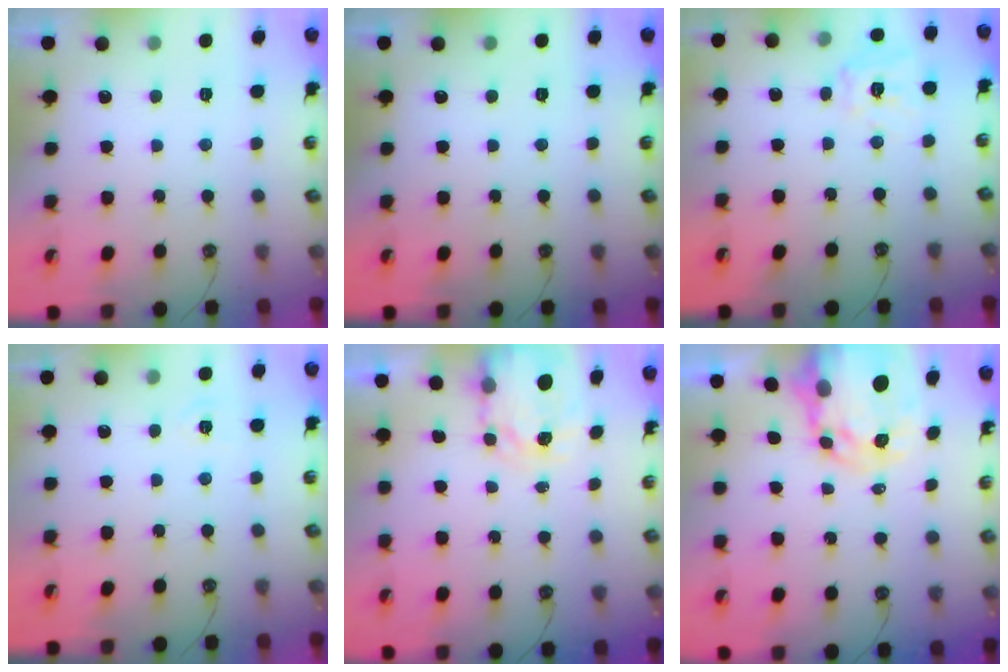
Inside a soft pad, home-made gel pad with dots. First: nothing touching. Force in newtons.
{"total": 0.0}
{"total": 11.2, "press": 11.1, "slide": 1.2}
{"total": 3.2, "press": 3.2, "slide": 0.4}
{"total": 4.0, "press": 4.0, "slide": 0.2}
{"total": 7.2, "press": 7.2, "slide": 0.6}